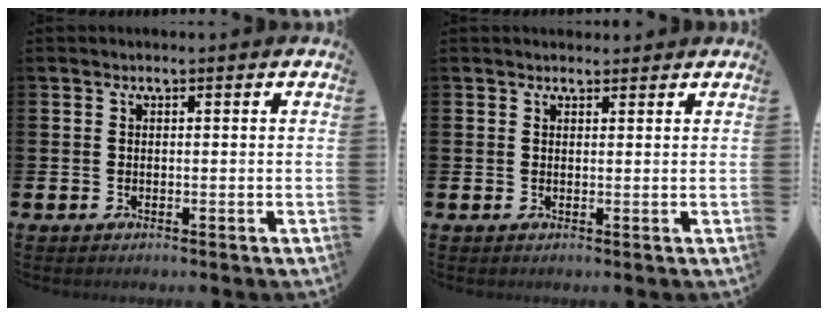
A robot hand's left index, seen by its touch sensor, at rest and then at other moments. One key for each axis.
{"total": 1.1, "fx": 1.0, "fy": 0.4, "fz": 0.1, "tx": 0.012, "ty": -0.001, "tz": 0.015}